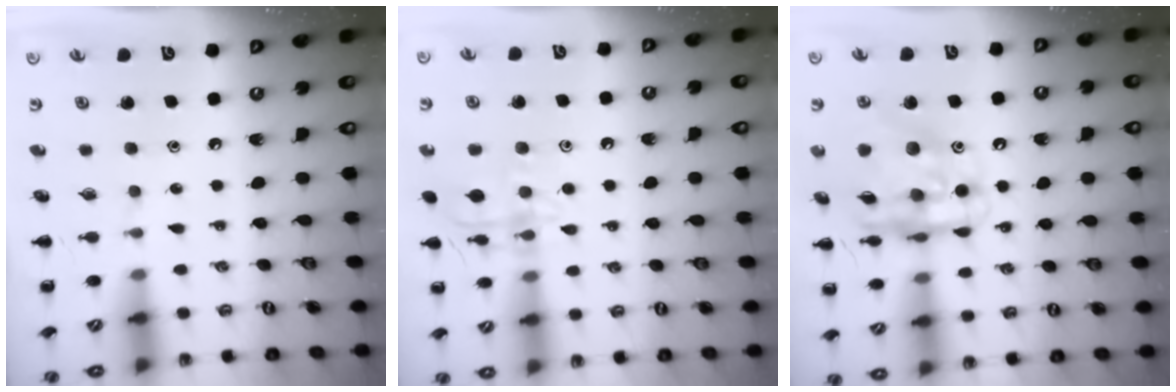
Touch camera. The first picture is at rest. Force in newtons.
{"total": 12.5, "press": 12.5, "slide": 0.7}
{"total": 16.5, "press": 16.0, "slide": 4.0}